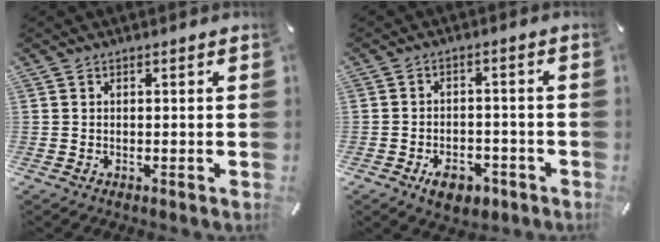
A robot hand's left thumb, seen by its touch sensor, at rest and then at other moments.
{"total": 5.7, "force": [-4.0, 2.5, 3.3], "torque": [-0.061, 0.019, -0.072]}